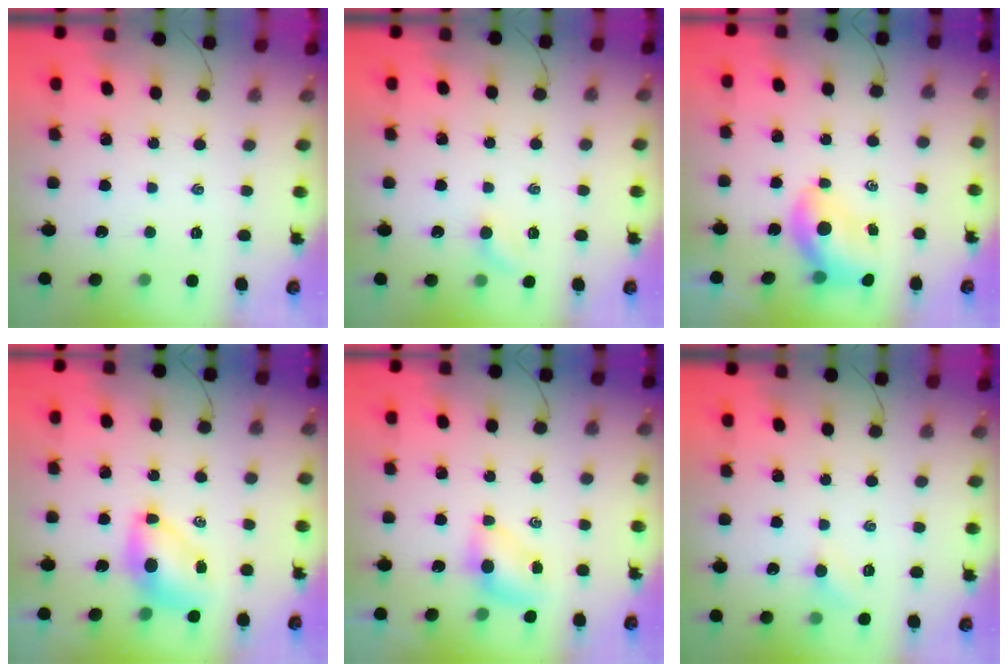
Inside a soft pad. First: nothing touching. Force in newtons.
{"total": 4.0, "press": 3.8, "slide": 1.1}
{"total": 7.1, "press": 7.0, "slide": 0.9}
{"total": 7.1, "press": 7.0, "slide": 1.1}
{"total": 5.2, "press": 5.2, "slide": 0.4}
{"total": 5.6, "press": 5.4, "slide": 1.5}